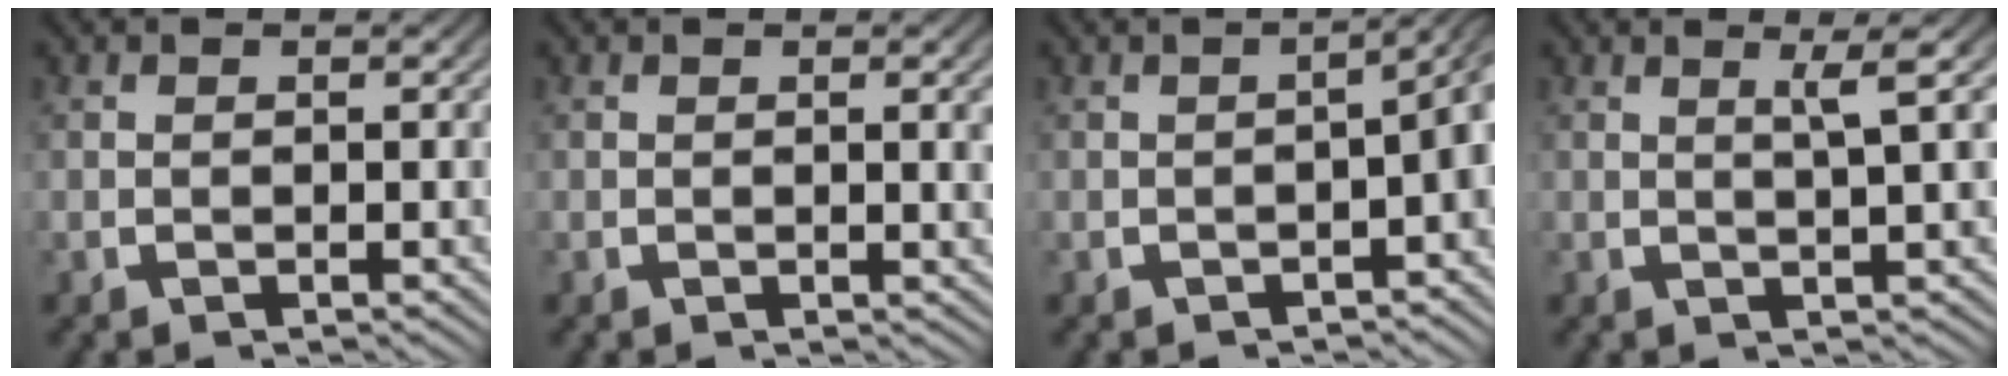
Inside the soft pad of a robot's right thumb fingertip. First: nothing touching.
{"total": 1.1, "force": [0.3, 0.0, 1.1], "torque": [-0.014, -0.001, 0.005]}
{"total": 5.0, "force": [-0.1, 2.6, 4.3], "torque": [-0.040, 0.018, -0.010]}
{"total": 2.8, "force": [1.3, -0.1, 2.5], "torque": [-0.034, 0.005, 0.022]}